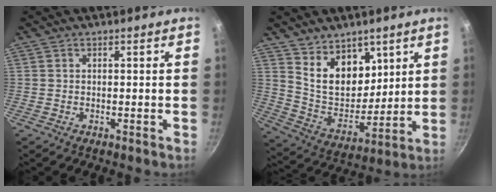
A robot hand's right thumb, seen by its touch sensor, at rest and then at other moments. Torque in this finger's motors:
{"motor_torque": [-0.99, 1.58, 0.79, 1.37, 0.31]}